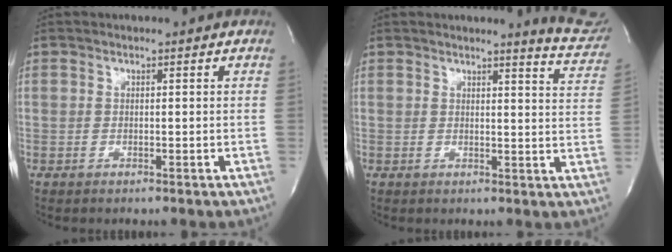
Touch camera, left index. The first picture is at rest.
{"total": 7.1, "force": [6.9, -0.1, 1.3], "torque": [-0.005, -0.063, 0.049]}